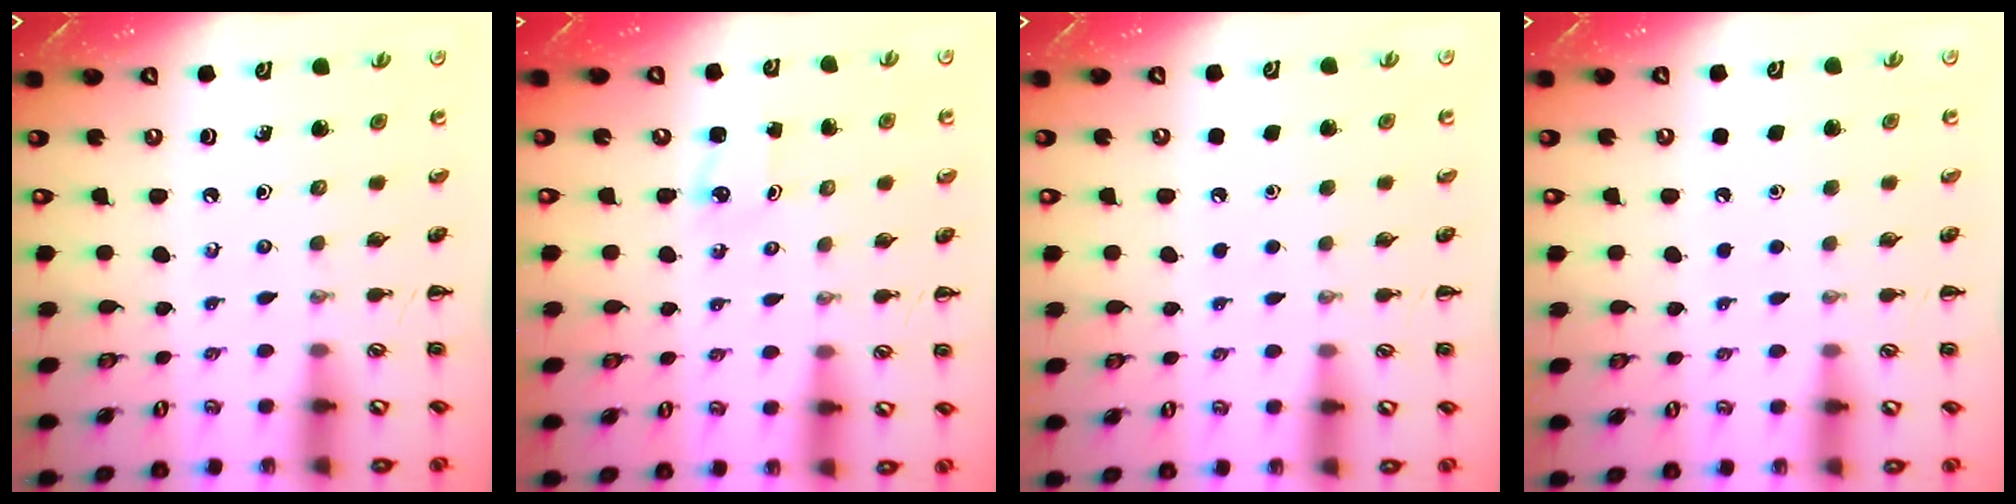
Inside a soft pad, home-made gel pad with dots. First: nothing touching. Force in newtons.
{"total": 1.4, "press": 1.4, "slide": 0.3}
{"total": 1.8, "press": 1.7, "slide": 0.1}
{"total": 1.6, "press": 1.6, "slide": 0.1}